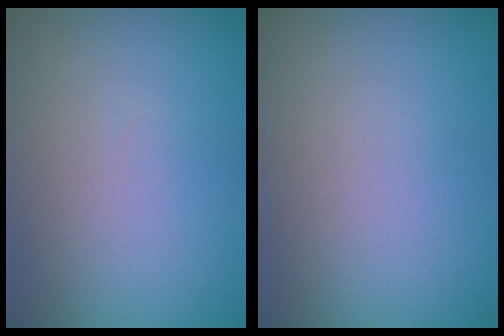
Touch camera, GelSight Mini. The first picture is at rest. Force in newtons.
{"total": 0.0}